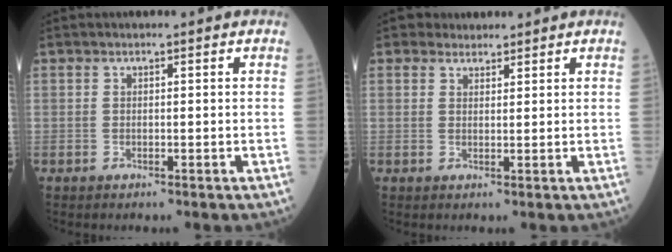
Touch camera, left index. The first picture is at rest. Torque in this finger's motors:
{"motor_torque": [0.88, -1.26, 0.07, 0.03]}